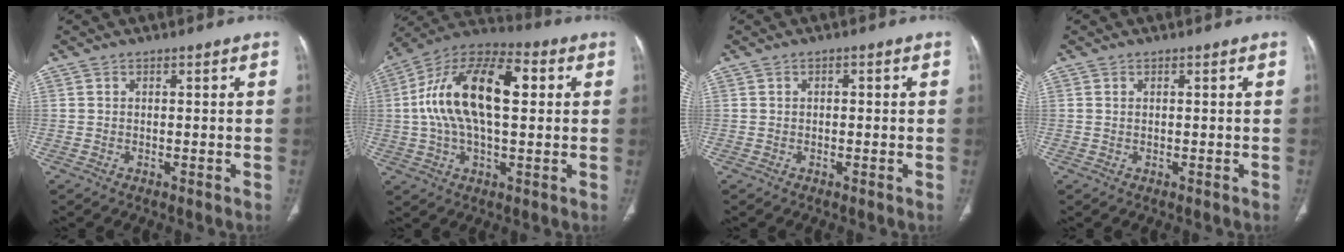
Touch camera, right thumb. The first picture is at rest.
{"total": 19.9, "force": [3.0, 9.6, 17.1], "torque": [-0.306, 0.030, 0.043]}
{"total": 0.7, "force": [0.0, 0.5, 0.5], "torque": [-0.004, 0.003, -0.001]}
{"total": 0.0}